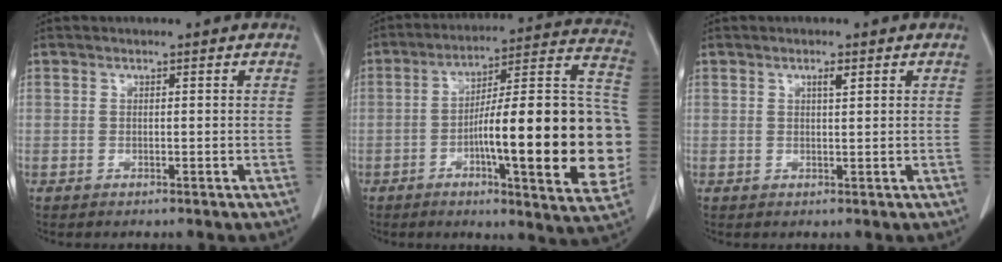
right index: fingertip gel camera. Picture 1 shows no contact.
{"total": 25.6, "force": [-4.4, 3.8, 24.9], "torque": [-0.281, 0.027, -0.061]}
{"total": 1.2, "force": [0.7, 0.1, 1.0], "torque": [-0.018, -0.001, 0.010]}